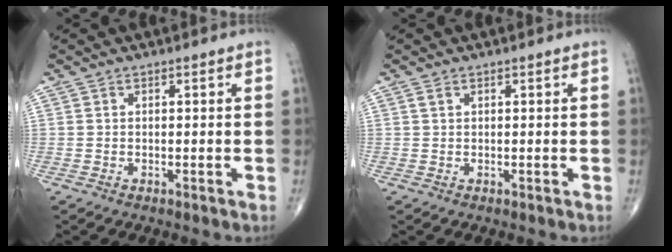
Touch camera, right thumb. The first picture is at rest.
{"total": 0.6, "force": [0.4, 0.3, 0.4], "torque": [-0.009, 0.007, 0.008]}